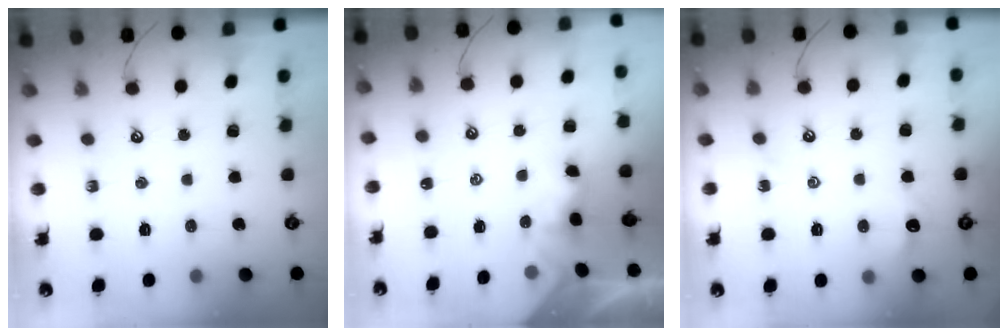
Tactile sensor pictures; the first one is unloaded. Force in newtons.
{"total": 1.4, "press": 1.3, "slide": 0.4}
{"total": 4.6, "press": 4.5, "slide": 0.6}